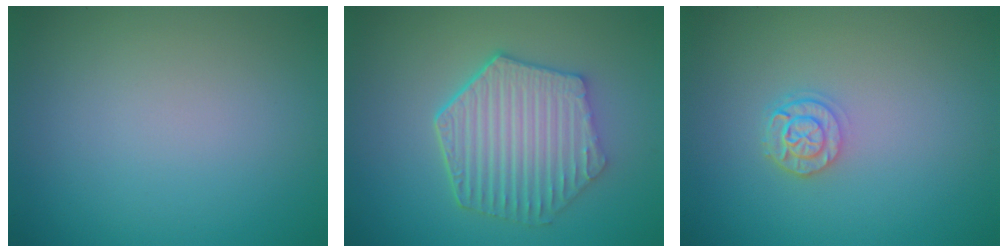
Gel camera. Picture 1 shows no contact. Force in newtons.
{"total": 6.5, "press": 4.9, "slide": 4.3}
{"total": 2.2, "press": 1.8, "slide": 1.2}